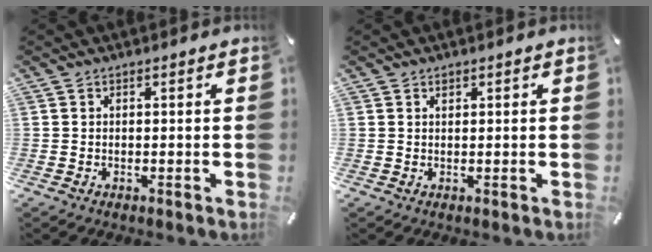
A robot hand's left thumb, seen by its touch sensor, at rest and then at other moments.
{"total": 0.6, "force": [0.4, 0.4, 0.2], "torque": [-0.005, 0.000, 0.008]}